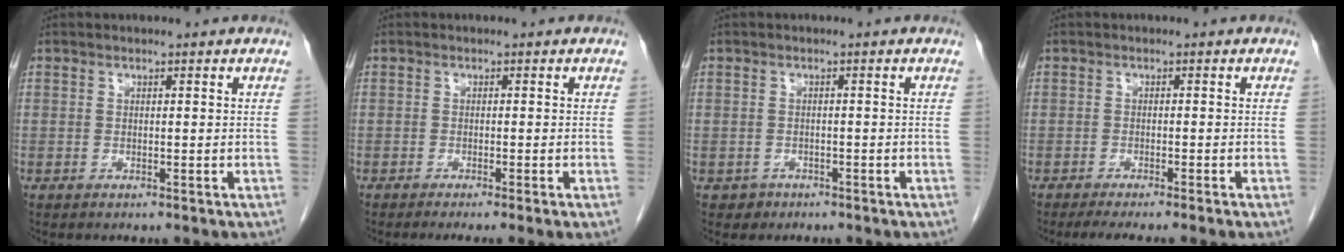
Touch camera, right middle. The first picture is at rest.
{"total": 3.9, "force": [-2.8, -0.7, 2.6], "torque": [-0.026, -0.011, -0.040]}
{"total": 1.4, "force": [-0.8, 1.1, -0.2], "torque": [0.002, 0.006, -0.012]}
{"total": 5.4, "force": [-4.3, -0.7, 3.2], "torque": [-0.034, -0.010, -0.066]}